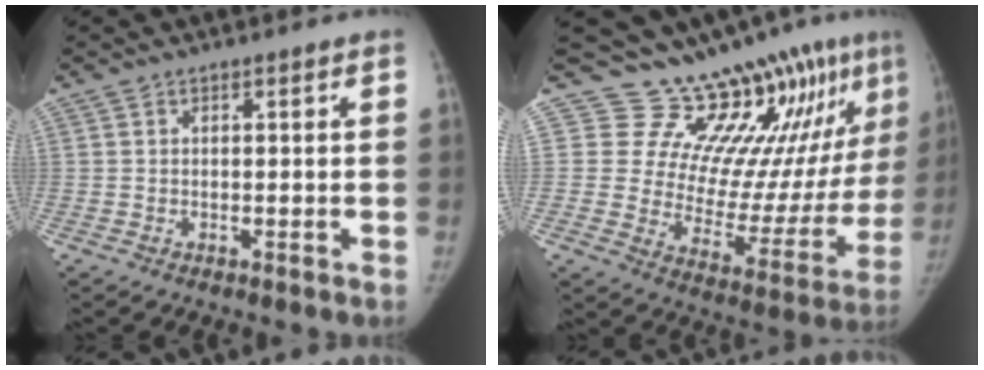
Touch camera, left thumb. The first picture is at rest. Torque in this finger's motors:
{"motor_torque": [-0.11, -0.08, -0.20, -0.41, -0.13]}